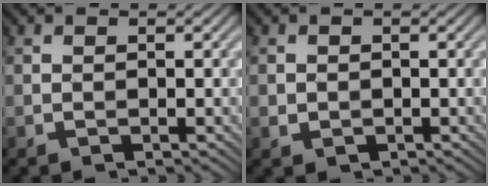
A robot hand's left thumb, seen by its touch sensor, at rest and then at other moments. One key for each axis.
{"total": 1.0, "fx": -0.1, "fy": 1.0, "fz": 0.3, "tx": -0.006, "ty": -0.007, "tz": -0.001}